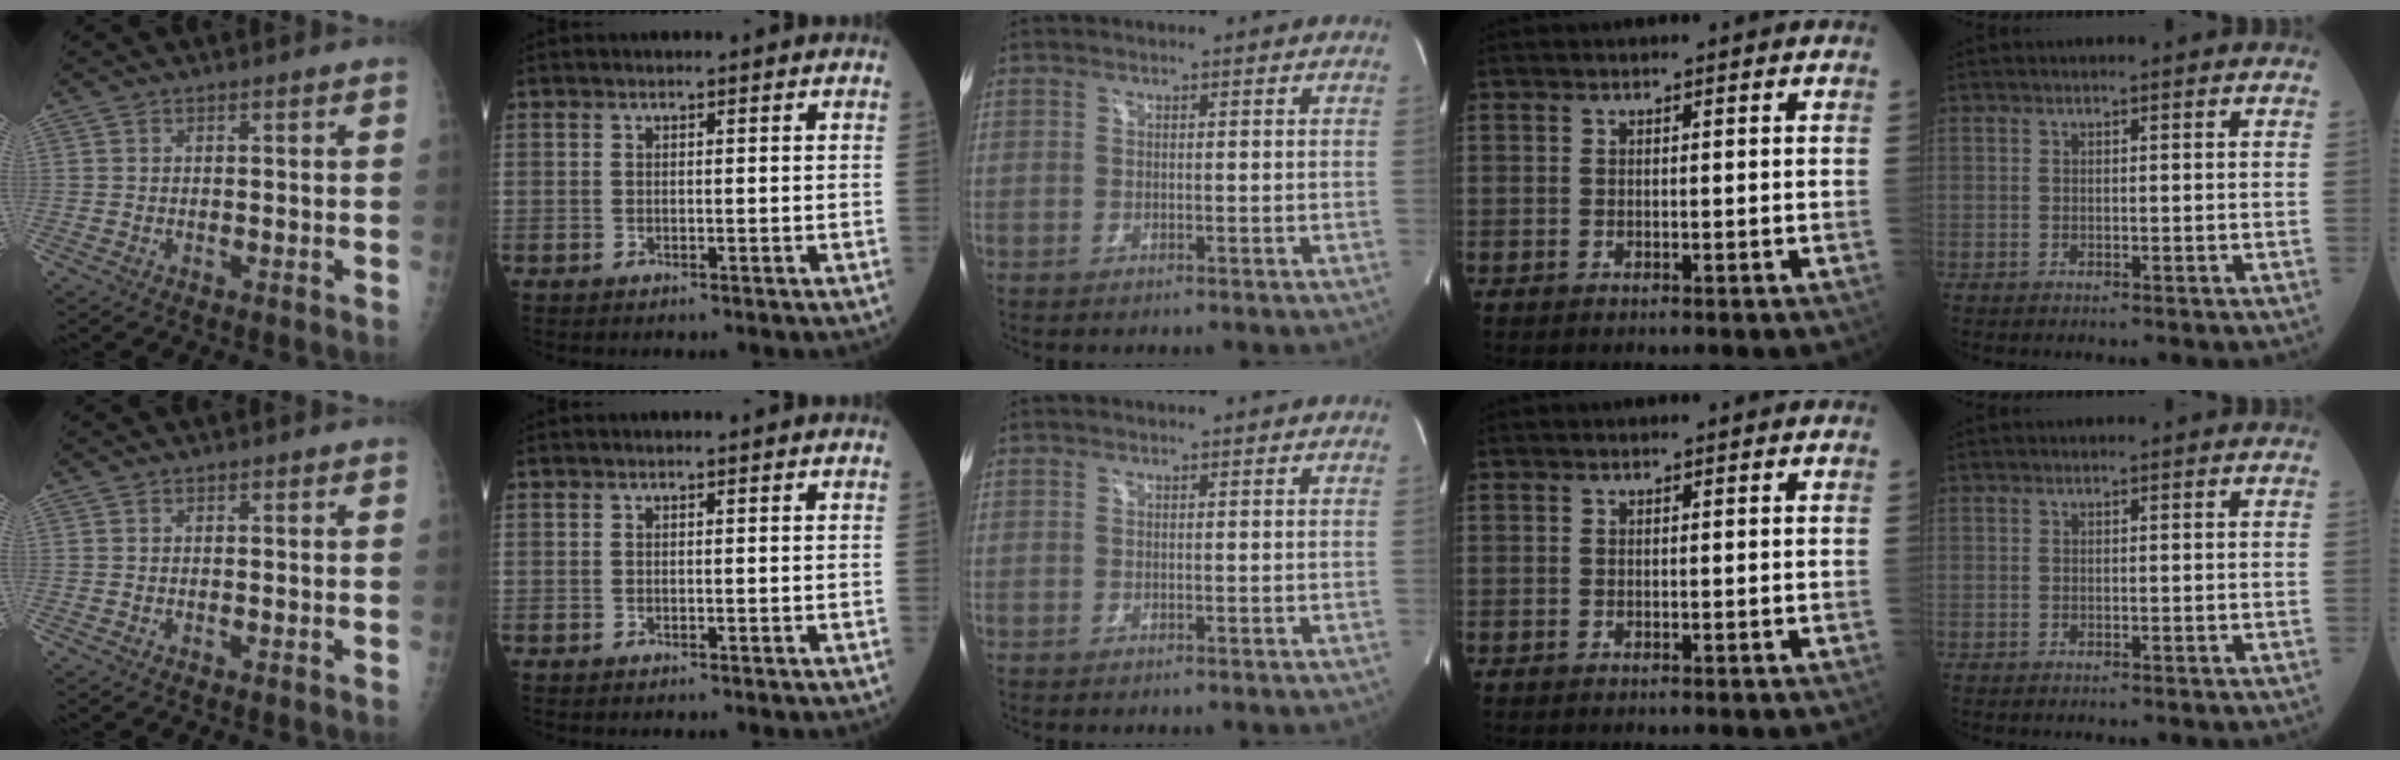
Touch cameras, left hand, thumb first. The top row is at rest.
{}